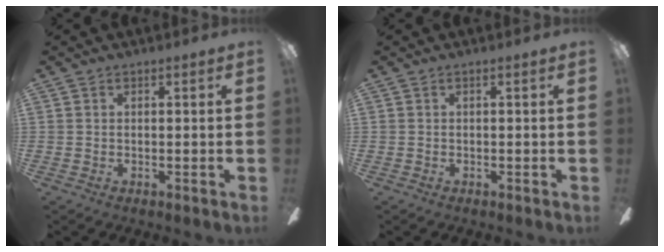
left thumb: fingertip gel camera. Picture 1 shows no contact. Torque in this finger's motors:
{"motor_torque": [0.00, 0.00, 0.10, -0.10, 0.00]}